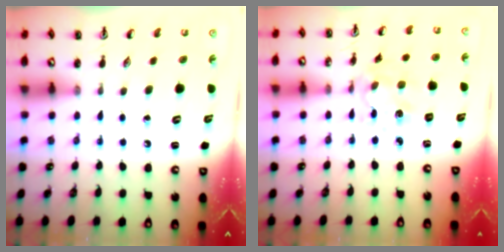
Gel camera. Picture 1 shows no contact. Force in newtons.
{"total": 1.8, "press": 1.8, "slide": 0.3}